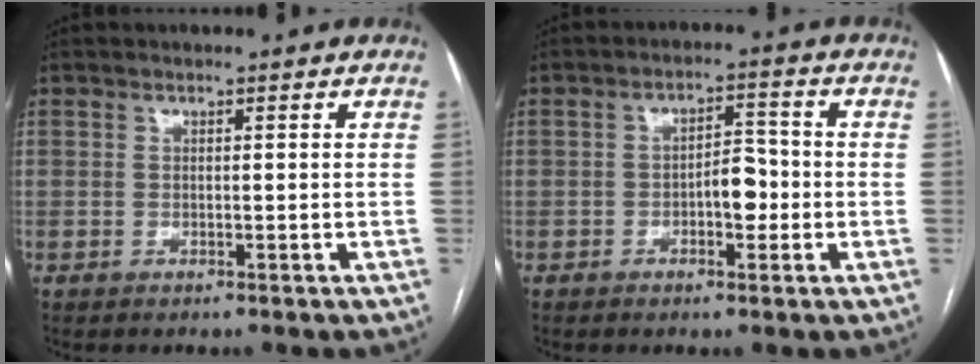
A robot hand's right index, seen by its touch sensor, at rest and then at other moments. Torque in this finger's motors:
{"motor_torque": [0.78, 0.00, 0.19, 0.06]}